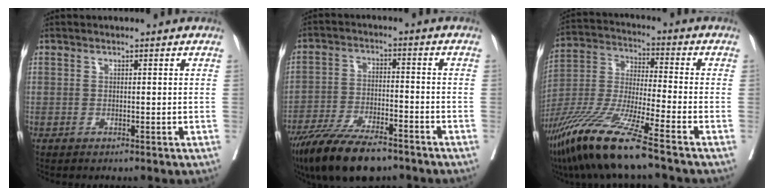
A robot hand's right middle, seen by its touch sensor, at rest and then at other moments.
{"total": 13.1, "force": [-10.1, 3.6, 7.6], "torque": [-0.137, -0.023, -0.176]}
{"total": 15.7, "force": [-10.9, -0.2, 11.3], "torque": [-0.246, -0.042, -0.210]}